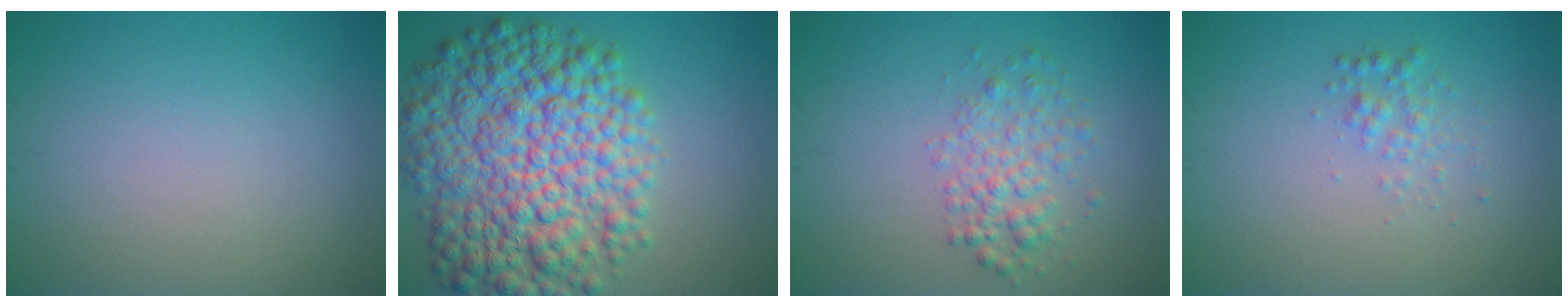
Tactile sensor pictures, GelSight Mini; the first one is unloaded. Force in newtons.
{"total": 12.2, "press": 12.2, "slide": 0.3}
{"total": 2.8, "press": 2.8, "slide": 0.1}
{"total": 1.5, "press": 1.5, "slide": 0.1}